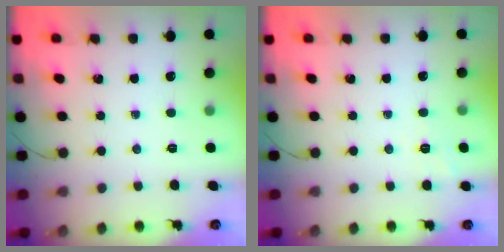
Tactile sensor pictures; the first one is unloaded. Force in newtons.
{"total": 2.0, "press": 1.5, "slide": 1.4}